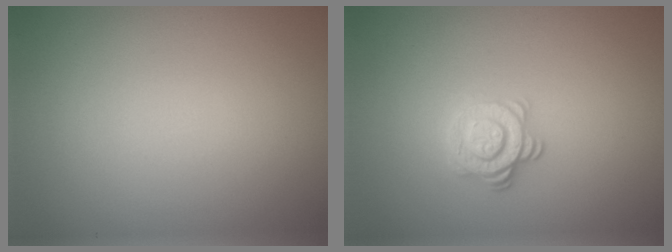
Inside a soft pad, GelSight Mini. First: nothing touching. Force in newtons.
{"total": 2.9, "press": 2.5, "slide": 1.6}